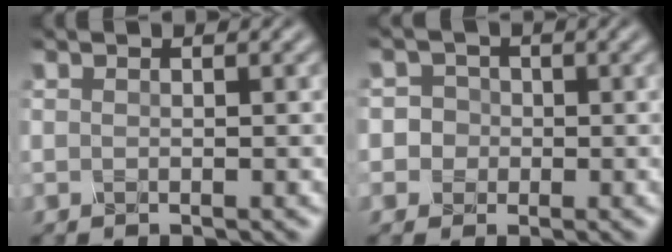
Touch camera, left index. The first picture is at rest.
{"total": 3.8, "force": [0.2, 3.6, 1.2], "torque": [0.004, 0.028, -0.017]}